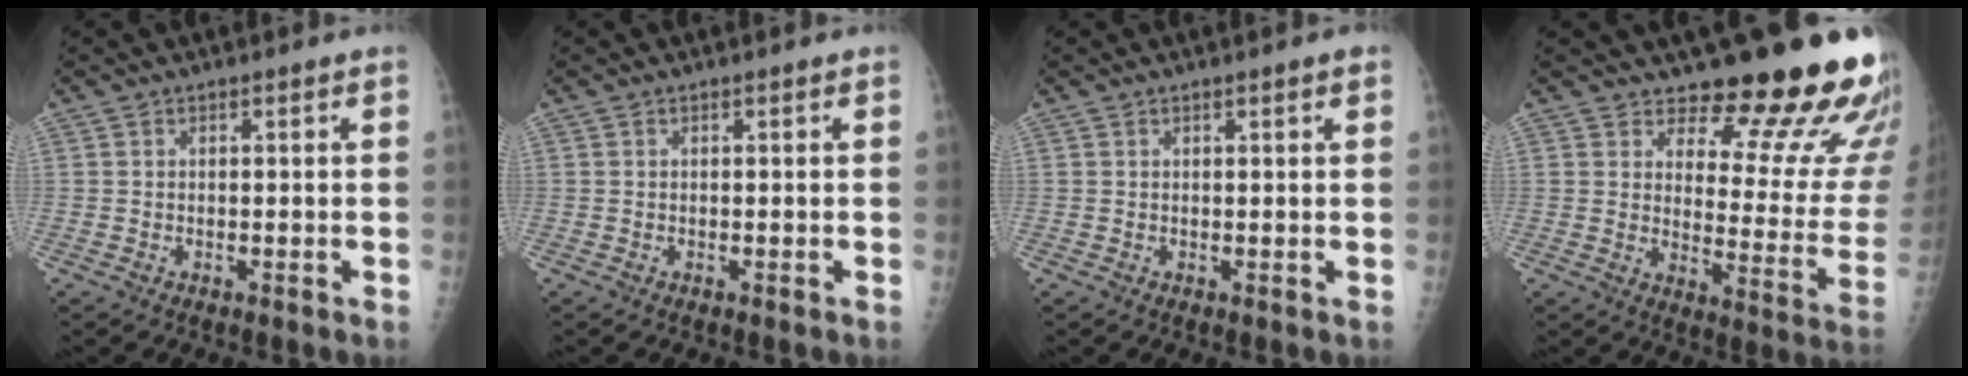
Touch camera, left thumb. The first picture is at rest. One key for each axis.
{"total": 0.0}
{"total": 1.3, "fx": 0.8, "fy": 0.1, "fz": 1.0, "tx": -0.015, "ty": -0.001, "tz": 0.009}
{"total": 19.8, "fx": 15.5, "fy": 6.0, "fz": 10.8, "tx": -0.094, "ty": -0.129, "tz": 0.197}